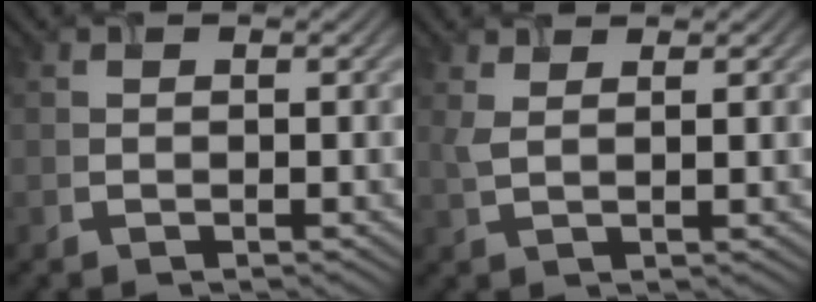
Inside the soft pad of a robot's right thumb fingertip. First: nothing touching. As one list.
[{"total": 2.1, "force": [1.3, 0.6, 1.6], "torque": [-0.031, 0.001, 0.031]}]